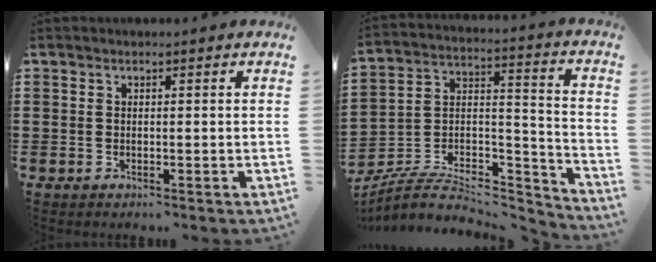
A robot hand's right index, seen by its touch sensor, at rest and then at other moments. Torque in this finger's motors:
{"motor_torque": [-0.93, 0.17, -0.85, -0.21]}